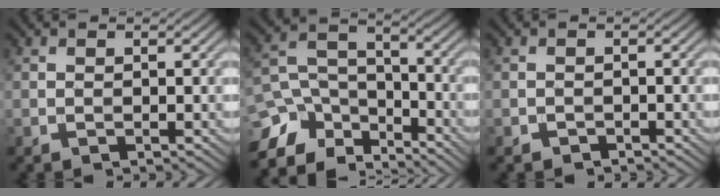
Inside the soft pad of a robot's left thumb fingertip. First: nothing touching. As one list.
[{"total": 10.8, "force": [-8.4, 5.9, 3.4], "torque": [-0.094, -0.003, -0.151]}, {"total": 0.8, "force": [-0.7, 0.2, -0.4], "torque": [0.007, -0.001, -0.013]}]